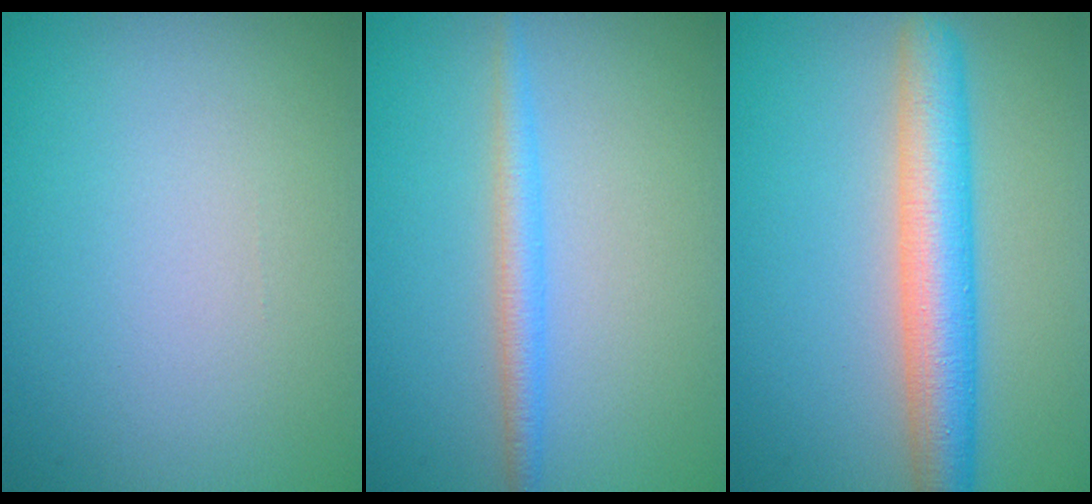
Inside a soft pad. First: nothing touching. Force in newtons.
{"total": 2.2, "press": 2.2, "slide": 0.1}
{"total": 5.9, "press": 5.9, "slide": 0.1}